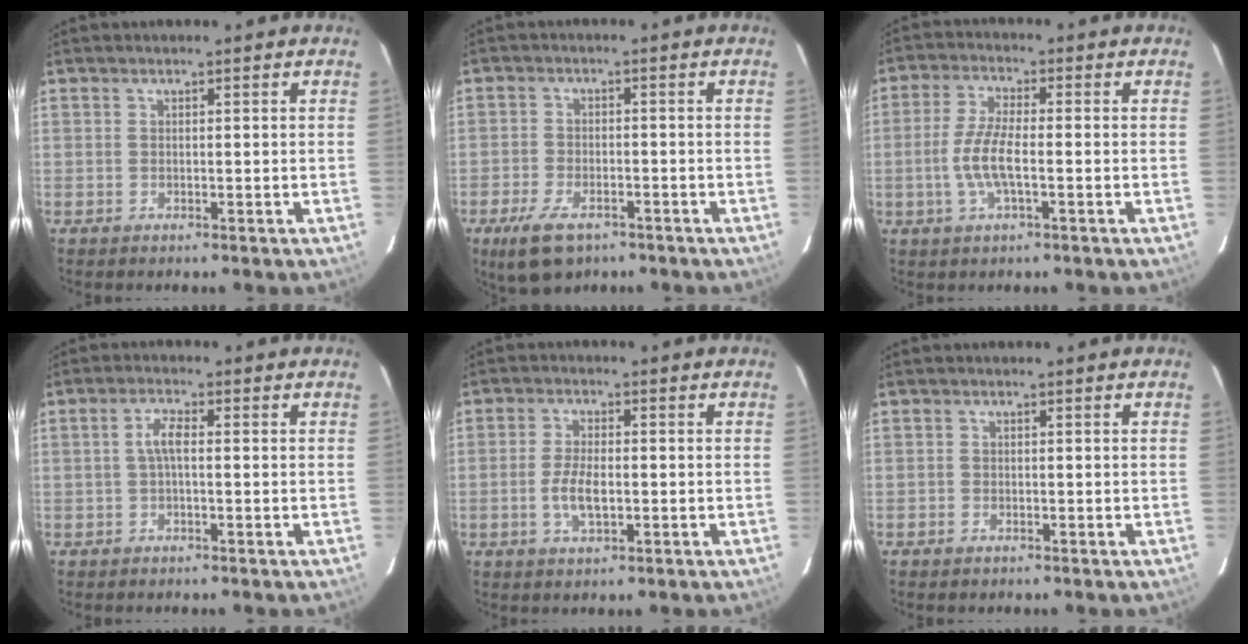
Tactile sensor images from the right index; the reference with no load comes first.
{"total": 8.7, "force": [-5.6, 4.2, 5.1], "torque": [-0.125, -0.016, -0.096]}
{"total": 7.1, "force": [-1.7, 1.8, 6.7], "torque": [-0.140, -0.001, -0.035]}
{"total": 3.1, "force": [-0.1, 0.9, 2.9], "torque": [-0.059, 0.008, -0.001]}
{"total": 5.3, "force": [-1.3, 2.3, 4.6], "torque": [-0.094, -0.003, -0.022]}
{"total": 1.0, "force": [-0.7, 0.6, 0.2], "torque": [-0.005, 0.000, -0.012]}